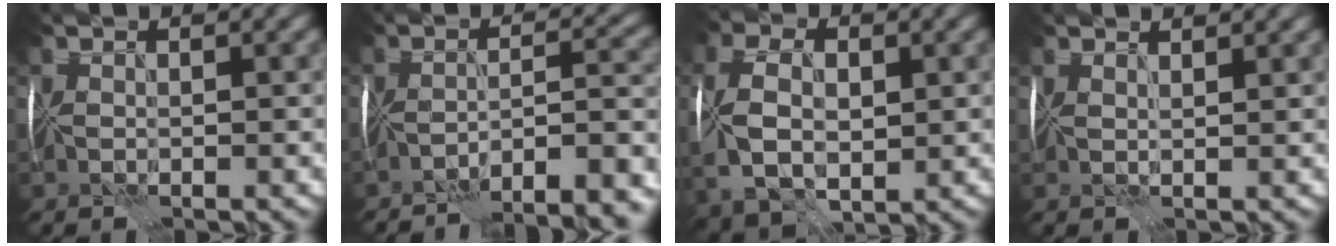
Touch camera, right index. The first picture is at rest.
{"total": 11.6, "force": [-10.1, 1.7, 5.5], "torque": [-0.056, 0.008, -0.115]}
{"total": 8.3, "force": [-0.5, 5.4, 6.3], "torque": [-0.145, -0.003, 0.004]}
{"total": 2.5, "force": [2.3, 0.0, 1.0], "torque": [-0.018, 0.005, 0.027]}